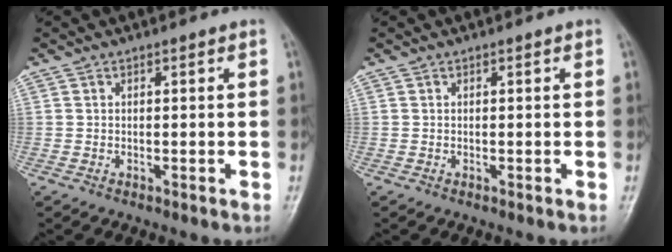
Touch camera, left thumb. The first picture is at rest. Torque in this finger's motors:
{"motor_torque": [0.00, 0.02, -0.11, -0.06, 0.00]}